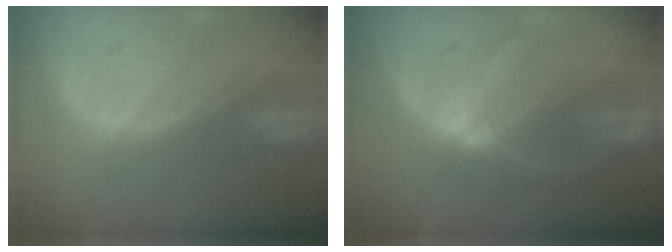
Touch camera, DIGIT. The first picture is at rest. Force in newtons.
{"total": 5.9, "press": 5.8, "slide": 0.8}